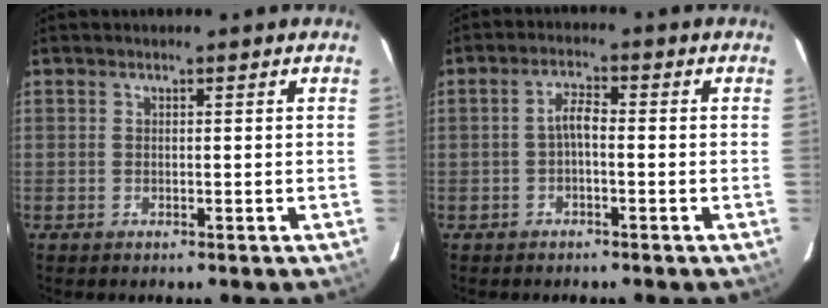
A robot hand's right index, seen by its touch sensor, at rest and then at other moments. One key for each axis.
{"total": 2.8, "fx": -0.9, "fy": 0.9, "fz": 2.4, "tx": -0.050, "ty": 0.011, "tz": -0.017}